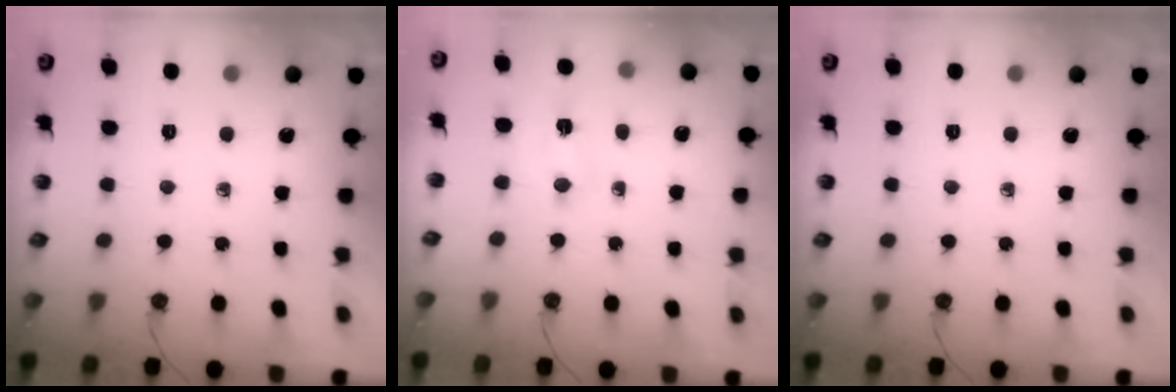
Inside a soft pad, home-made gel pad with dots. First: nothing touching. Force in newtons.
{"total": 16.8, "press": 4.4, "slide": 16.2}
{"total": 0.0}